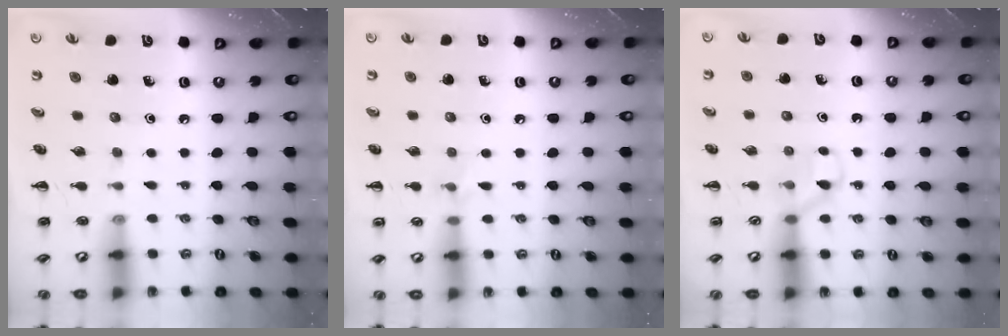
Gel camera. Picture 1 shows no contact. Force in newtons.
{"total": 5.1, "press": 4.8, "slide": 1.6}
{"total": 4.0, "press": 3.7, "slide": 1.5}